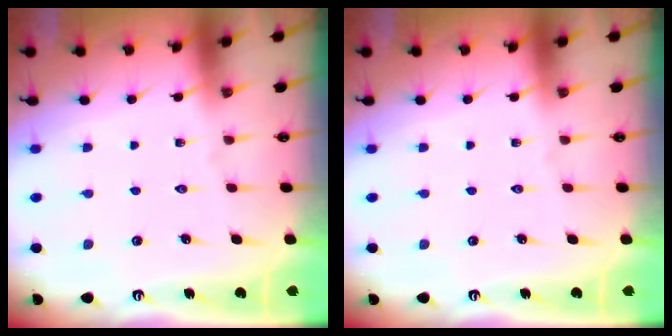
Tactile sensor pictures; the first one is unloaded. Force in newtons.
{"total": 0.0}